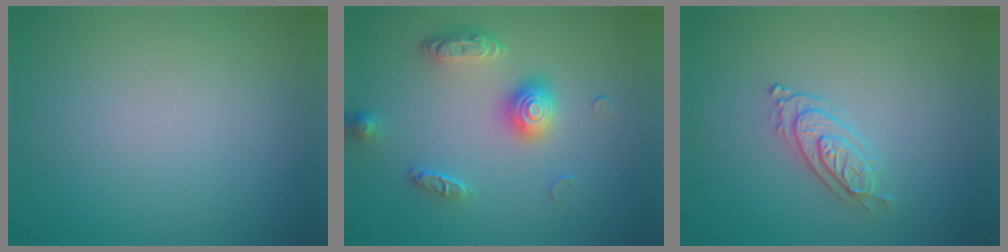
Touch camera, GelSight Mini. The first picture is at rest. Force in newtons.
{"total": 3.5, "press": 3.0, "slide": 1.8}
{"total": 2.2, "press": 2.1, "slide": 0.7}